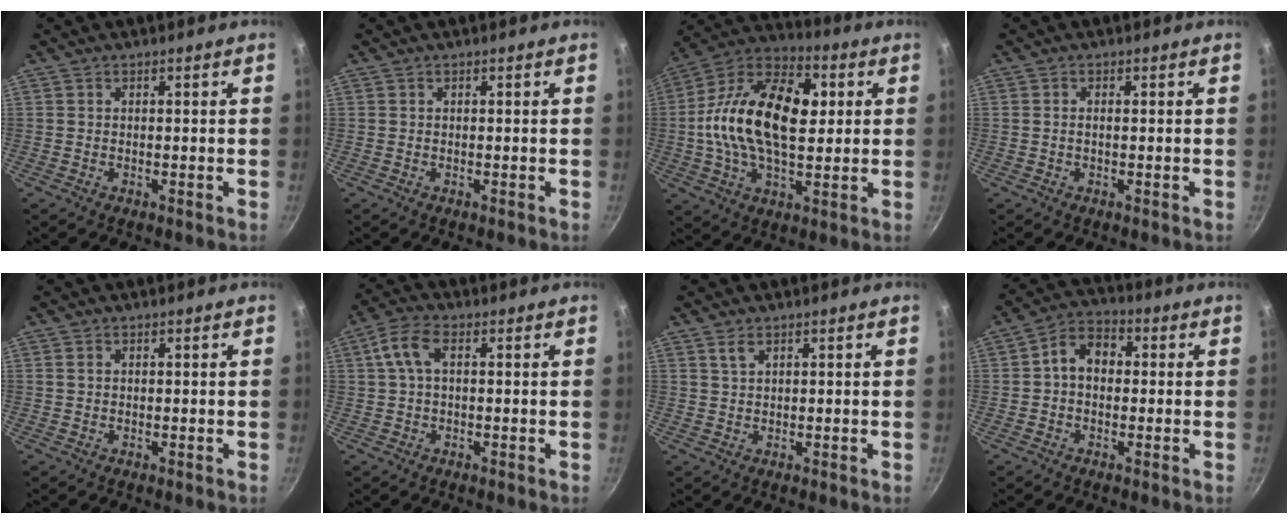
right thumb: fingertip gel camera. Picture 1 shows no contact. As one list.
[{"total": 0.0}, {"total": 22.3, "force": [2.3, 12.8, 18.1], "torque": [-0.305, 0.026, 0.018]}, {"total": 0.8, "force": [0.0, 0.3, 0.7], "torque": [-0.018, 0.004, -0.003]}, {"total": 0.8, "force": [0.2, 0.6, 0.4], "torque": [-0.007, 0.002, 0.003]}, {"total": 5.7, "force": [1.1, 3.2, 4.6], "torque": [-0.096, 0.020, 0.017]}, {"total": 1.7, "force": [1.1, 0.9, 1.0], "torque": [-0.018, -0.005, 0.023]}, {"total": 7.3, "force": [0.5, 5.4, 4.9], "torque": [-0.055, 0.022, -0.009]}]